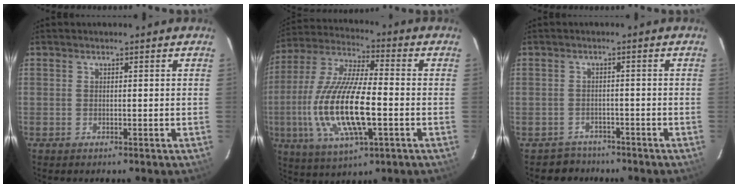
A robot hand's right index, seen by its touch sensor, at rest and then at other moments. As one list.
[{"total": 18.6, "force": [-4.0, 5.8, 17.2], "torque": [-0.356, -0.013, -0.075]}, {"total": 3.9, "force": [-2.8, 2.5, -0.9], "torque": [0.008, 0.023, -0.044]}]